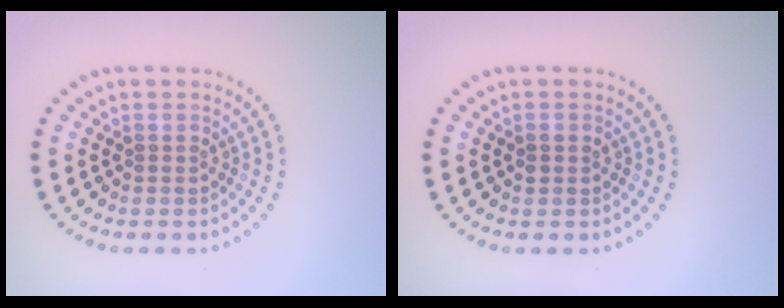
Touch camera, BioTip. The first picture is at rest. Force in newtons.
{"total": 1.2, "press": 1.2, "slide": 0.0}